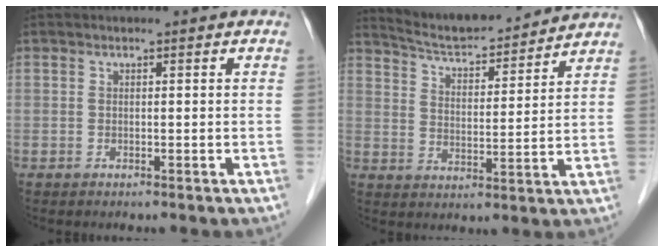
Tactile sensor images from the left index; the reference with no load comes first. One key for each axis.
{"total": 13.5, "fx": 12.8, "fy": 1.5, "fz": 3.9, "tx": -0.069, "ty": 0.012, "tz": 0.199}